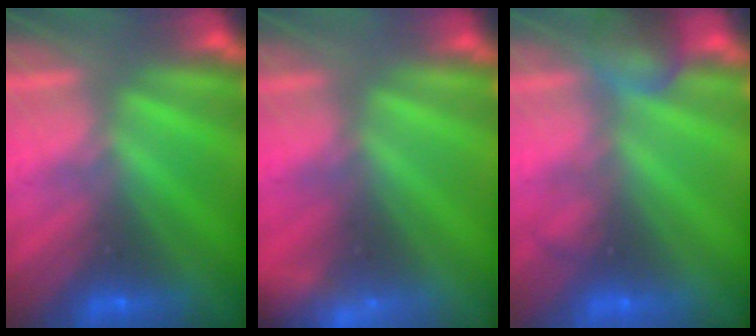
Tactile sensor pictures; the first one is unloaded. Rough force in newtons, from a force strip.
{"total": 3.3}
{"total": 2.5}